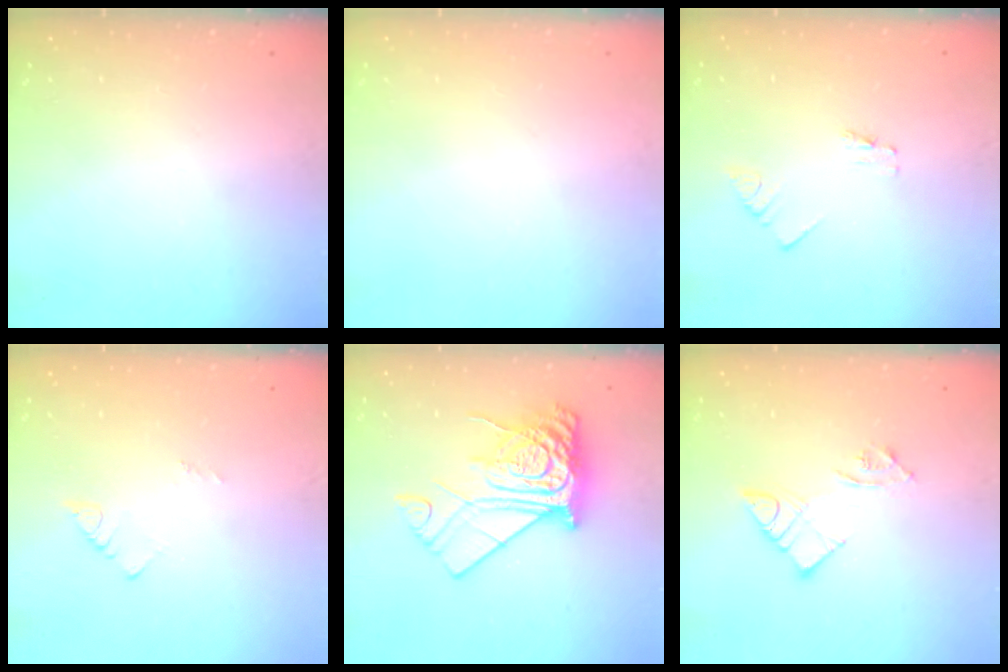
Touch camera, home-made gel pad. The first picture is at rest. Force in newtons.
{"total": 0.0}
{"total": 0.0}
{"total": 3.2, "press": 3.2, "slide": 0.3}
{"total": 15.6, "press": 15.5, "slide": 1.9}
{"total": 8.4, "press": 8.4, "slide": 0.6}